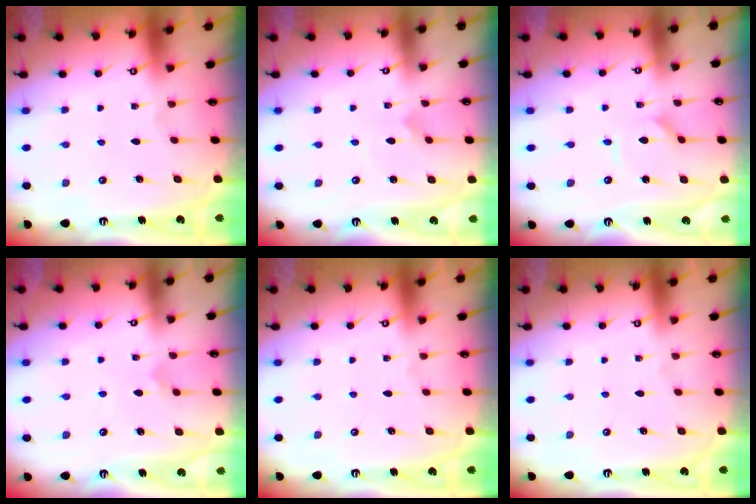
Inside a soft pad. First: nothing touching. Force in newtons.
{"total": 2.9, "press": 2.9, "slide": 0.2}
{"total": 1.6, "press": 1.5, "slide": 0.2}
{"total": 3.6, "press": 3.5, "slide": 0.4}
{"total": 0.0}
{"total": 0.0}